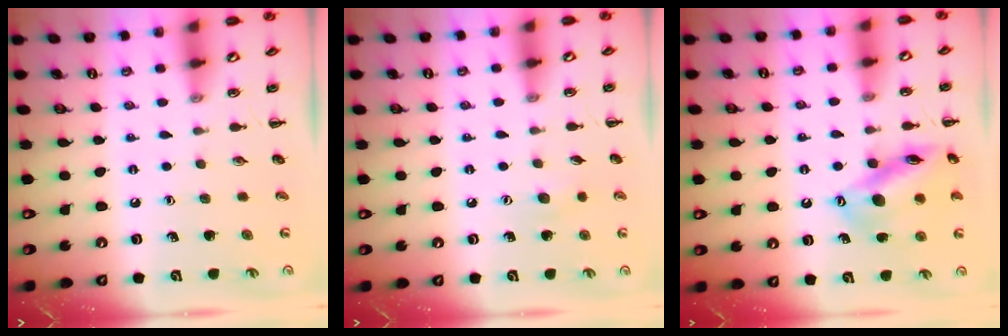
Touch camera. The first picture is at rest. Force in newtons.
{"total": 4.6, "press": 4.5, "slide": 1.2}
{"total": 16.0, "press": 15.8, "slide": 2.4}